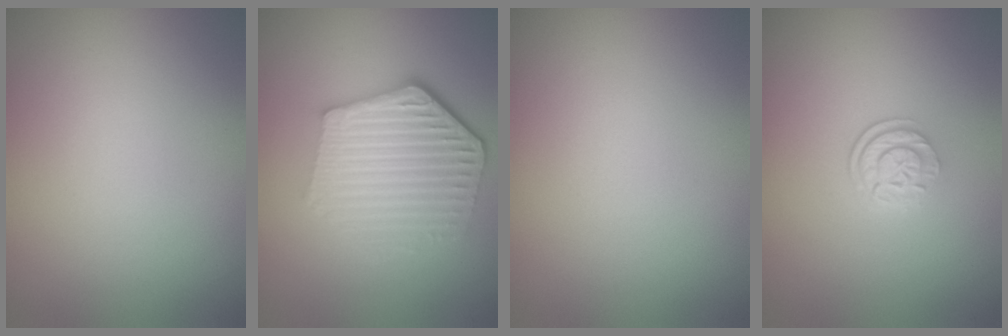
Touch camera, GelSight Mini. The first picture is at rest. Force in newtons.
{"total": 6.1, "press": 4.6, "slide": 4.0}
{"total": 0.0}
{"total": 2.4, "press": 1.8, "slide": 1.7}